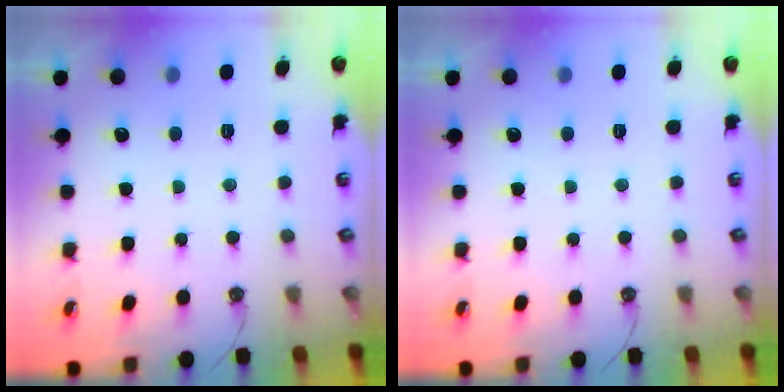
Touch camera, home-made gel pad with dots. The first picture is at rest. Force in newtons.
{"total": 0.0}